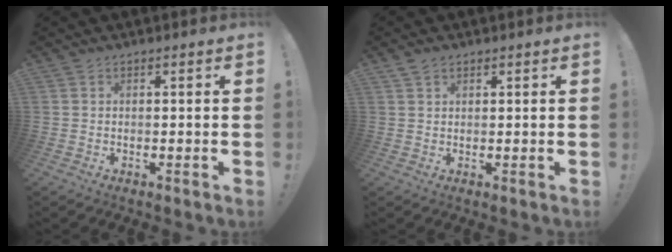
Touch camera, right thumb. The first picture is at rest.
{"total": 2.0, "force": [1.5, 1.2, 0.8], "torque": [-0.015, -0.002, 0.028]}